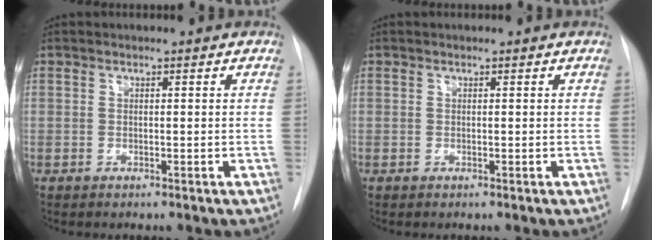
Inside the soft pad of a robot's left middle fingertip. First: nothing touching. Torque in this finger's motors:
{"motor_torque": [-0.14, 0.13, -0.04, -0.01]}